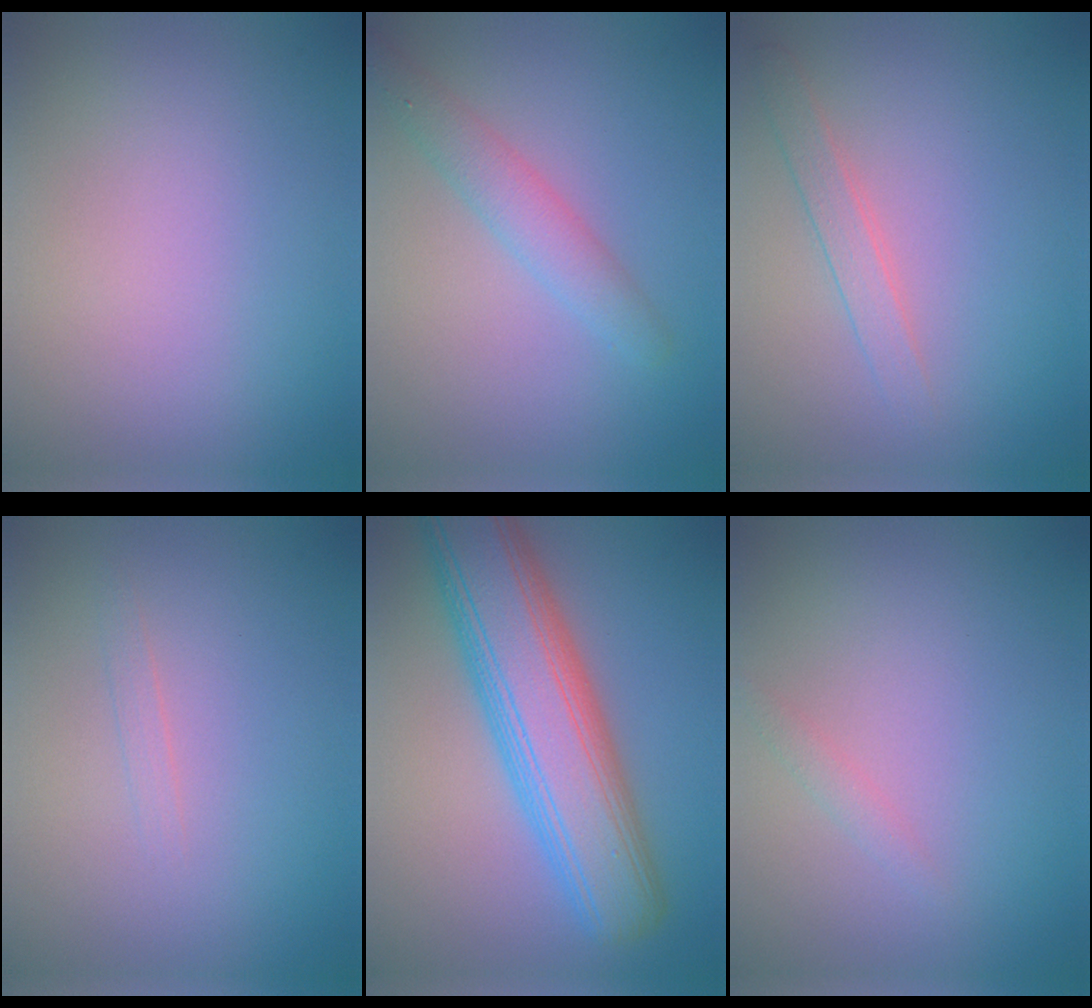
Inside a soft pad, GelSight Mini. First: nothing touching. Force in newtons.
{"total": 2.8, "press": 2.8, "slide": 0.0}
{"total": 1.8, "press": 1.8, "slide": 0.1}
{"total": 0.7, "press": 0.7, "slide": 0.1}
{"total": 10.2, "press": 10.2, "slide": 0.6}
{"total": 0.9, "press": 0.9, "slide": 0.0}